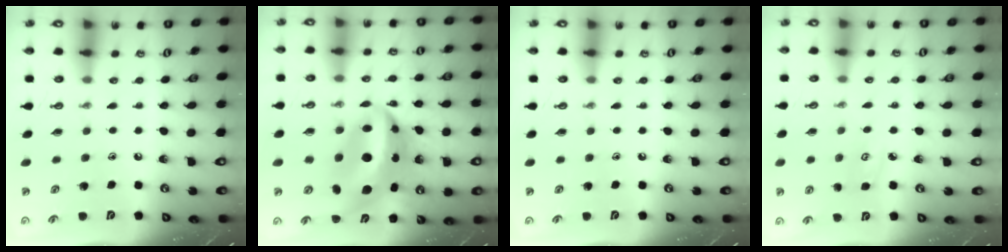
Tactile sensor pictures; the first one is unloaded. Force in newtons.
{"total": 12.9, "press": 12.9, "slide": 1.1}
{"total": 0.0}
{"total": 3.8, "press": 3.8, "slide": 0.4}